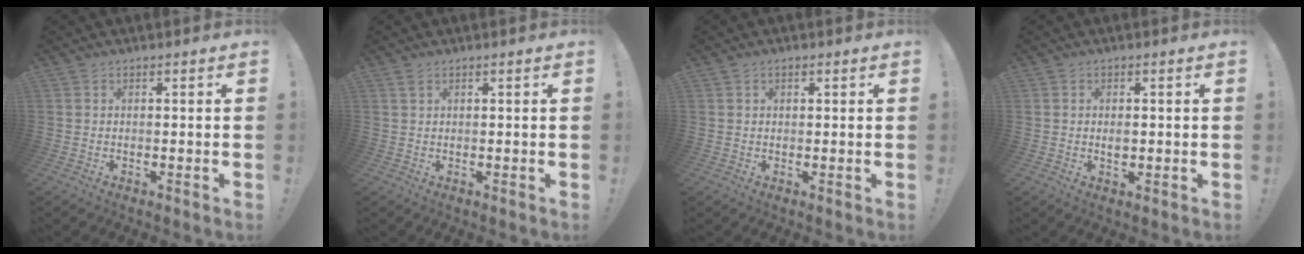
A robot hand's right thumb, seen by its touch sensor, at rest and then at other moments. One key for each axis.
{"total": 1.5, "fx": 0.9, "fy": 0.7, "fz": 0.9, "tx": -0.015, "ty": -0.001, "tz": 0.017}
{"total": 0.9, "fx": 0.6, "fy": 0.7, "fz": 0.4, "tx": 0.000, "ty": 0.000, "tz": 0.009}
{"total": 1.9, "fx": -0.1, "fy": 1.4, "fz": 1.3, "tx": -0.014, "ty": 0.002, "tz": -0.005}